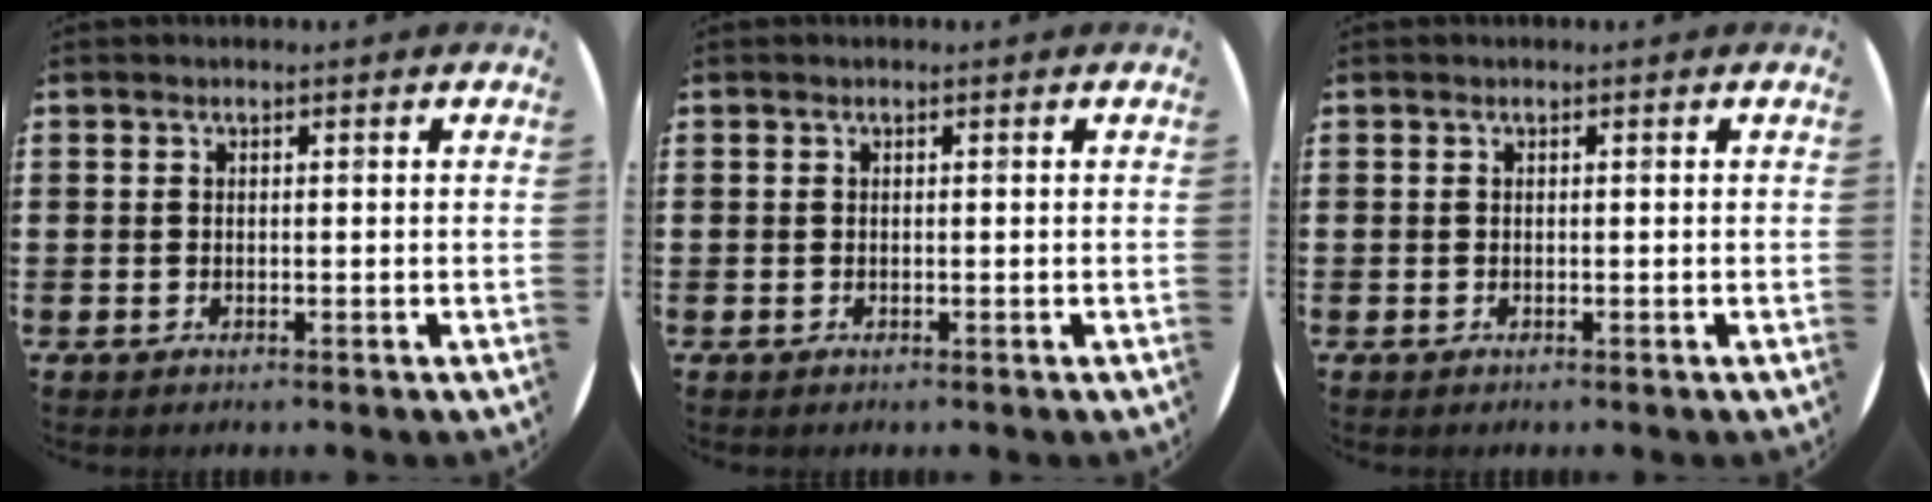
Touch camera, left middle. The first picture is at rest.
{"total": 0.0}
{"total": 0.0}